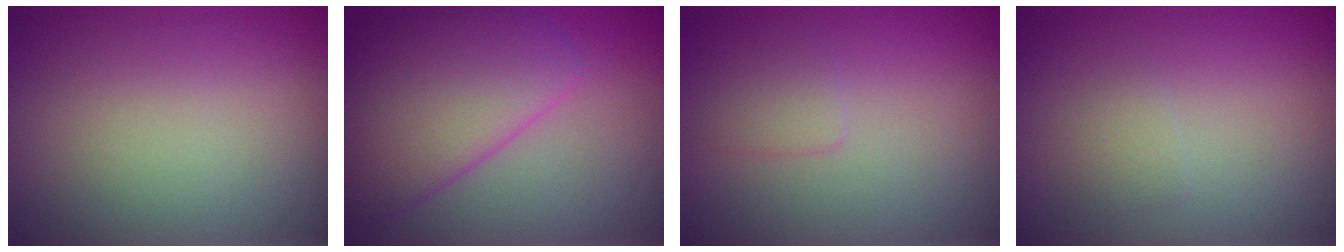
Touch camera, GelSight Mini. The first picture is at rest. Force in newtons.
{"total": 6.9, "press": 6.9, "slide": 0.2}
{"total": 1.2, "press": 1.2, "slide": 0.1}
{"total": 1.1, "press": 1.1, "slide": 0.1}